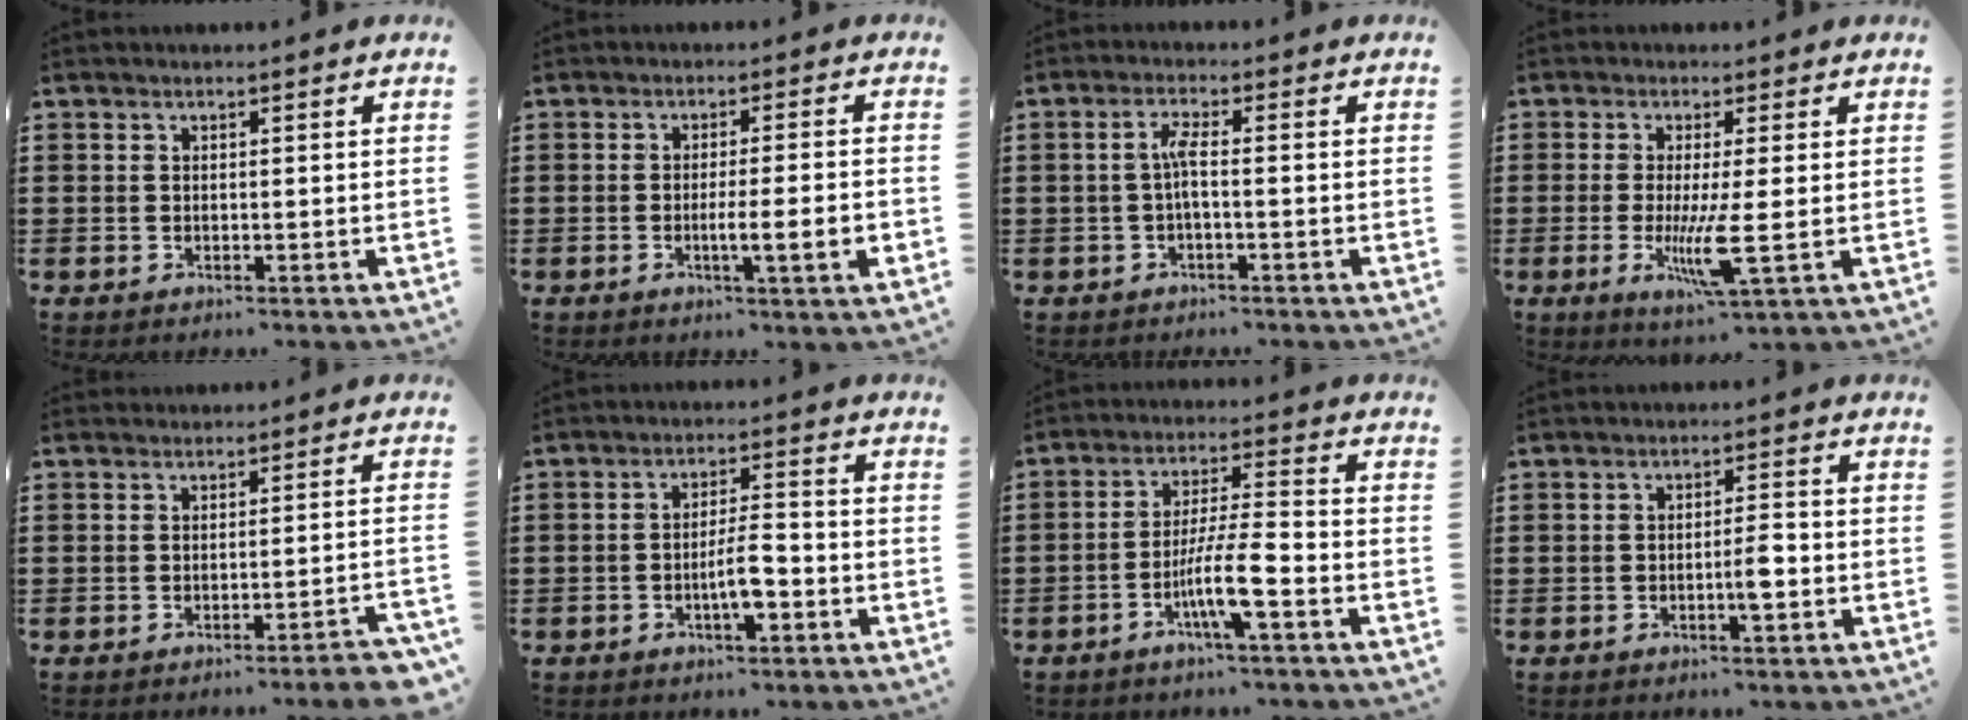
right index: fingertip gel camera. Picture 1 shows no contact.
{"total": 5.3, "force": [-1.6, 0.1, 5.1], "torque": [-0.083, -0.009, -0.027]}
{"total": 3.1, "force": [-0.6, 0.3, 3.0], "torque": [-0.064, -0.002, -0.016]}
{"total": 6.8, "force": [-1.2, 0.2, 6.7], "torque": [-0.136, -0.027, -0.025]}
{"total": 2.2, "force": [-1.9, -0.2, 1.1], "torque": [-0.019, -0.004, -0.038]}
{"total": 5.3, "force": [-1.8, 1.4, 4.8], "torque": [-0.095, 0.000, -0.036]}
{"total": 8.2, "force": [-3.6, 0.8, 7.3], "torque": [-0.148, -0.011, -0.070]}
{"total": 3.4, "force": [-1.1, 0.5, 3.2], "torque": [-0.055, 0.003, -0.020]}